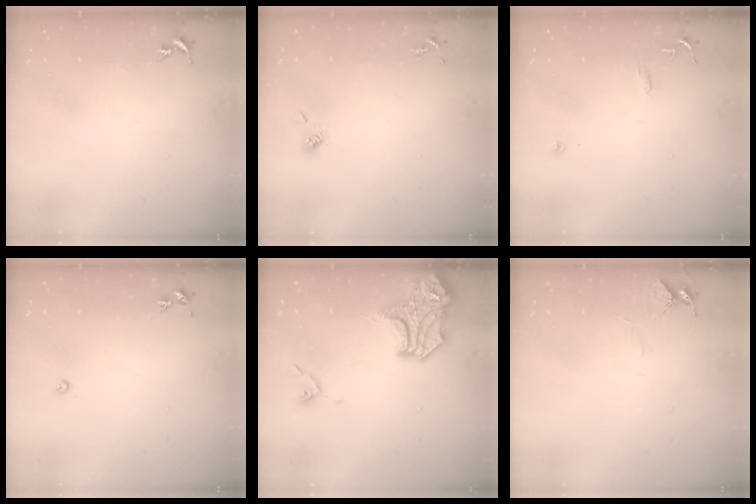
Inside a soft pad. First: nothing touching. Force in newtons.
{"total": 4.4, "press": 3.7, "slide": 2.4}
{"total": 7.1, "press": 7.1, "slide": 0.7}
{"total": 2.2, "press": 2.2, "slide": 0.3}
{"total": 17.1, "press": 17.0, "slide": 1.5}
{"total": 5.4, "press": 5.4, "slide": 0.6}